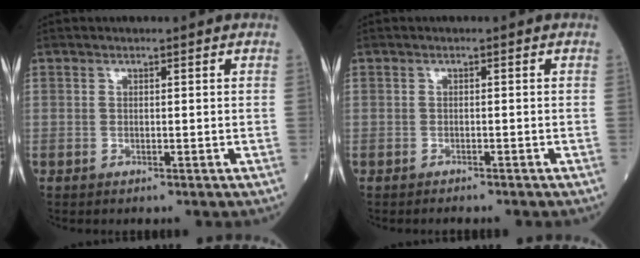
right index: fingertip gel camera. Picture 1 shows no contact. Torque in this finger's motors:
{"motor_torque": [0.05, 0.10, -0.04, -0.01]}